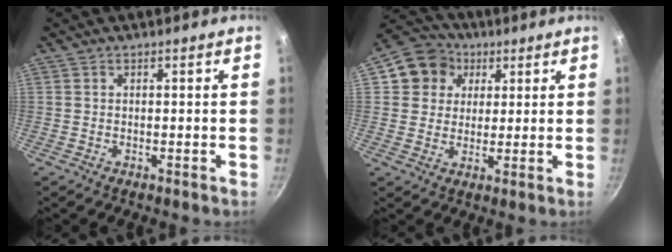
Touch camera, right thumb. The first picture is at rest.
{"total": 9.6, "force": [3.2, 8.5, 3.0], "torque": [-0.017, 0.013, 0.042]}